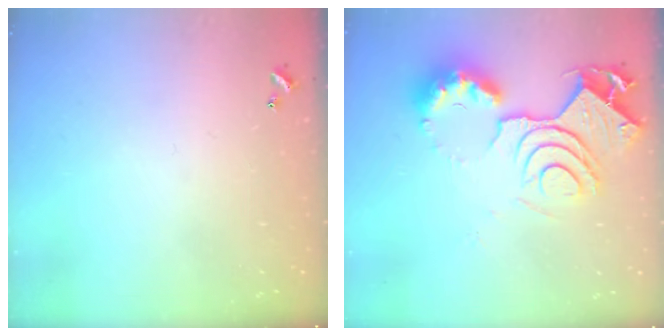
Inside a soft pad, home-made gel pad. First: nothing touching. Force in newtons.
{"total": 16.4, "press": 16.3, "slide": 1.7}